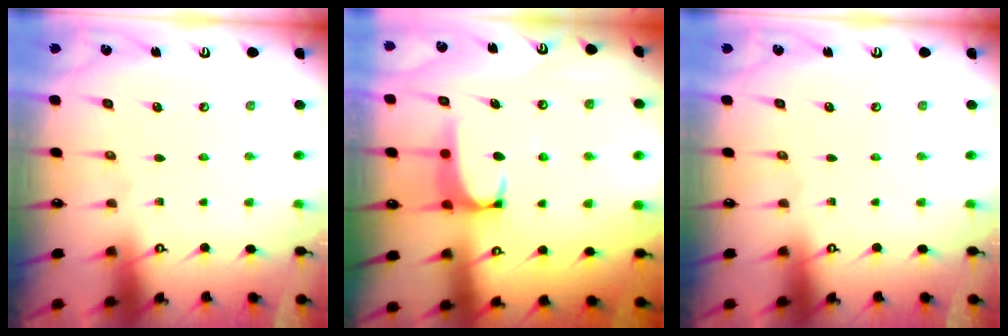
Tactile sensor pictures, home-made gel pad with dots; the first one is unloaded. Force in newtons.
{"total": 2.1, "press": 2.0, "slide": 0.3}
{"total": 0.0}